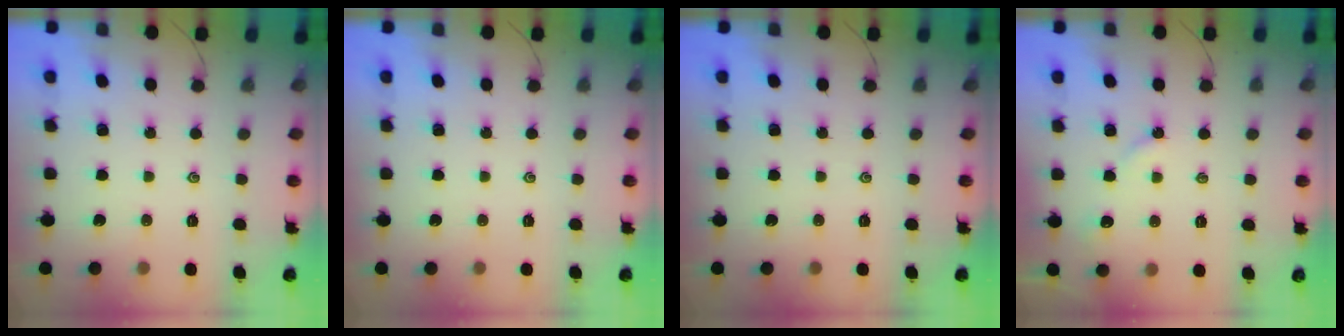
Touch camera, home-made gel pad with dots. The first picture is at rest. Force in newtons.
{"total": 0.0}
{"total": 0.0}
{"total": 5.1, "press": 5.1, "slide": 0.4}